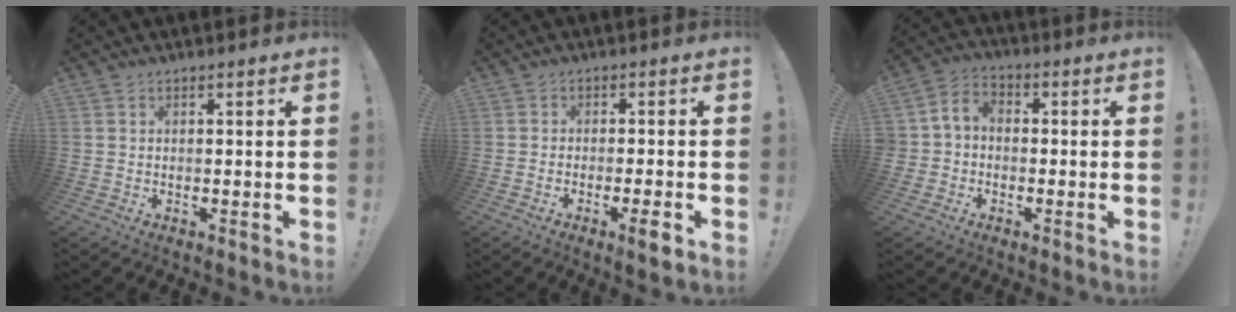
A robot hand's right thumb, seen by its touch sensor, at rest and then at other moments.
{"total": 4.4, "force": [-2.5, 0.2, 3.6], "torque": [-0.057, 0.007, -0.040]}
{"total": 5.4, "force": [-1.5, 4.6, 2.4], "torque": [-0.053, 0.023, -0.024]}